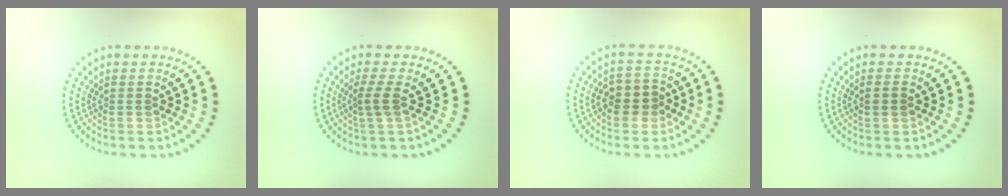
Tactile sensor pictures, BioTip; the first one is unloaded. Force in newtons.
{"total": 1.7, "press": 1.1, "slide": 1.3}
{"total": 2.5, "press": 2.3, "slide": 0.8}
{"total": 0.9, "press": 0.8, "slide": 0.5}